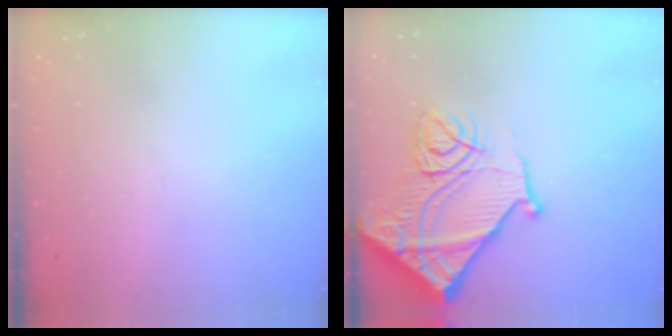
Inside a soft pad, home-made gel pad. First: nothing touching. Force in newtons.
{"total": 19.6, "press": 19.5, "slide": 2.0}